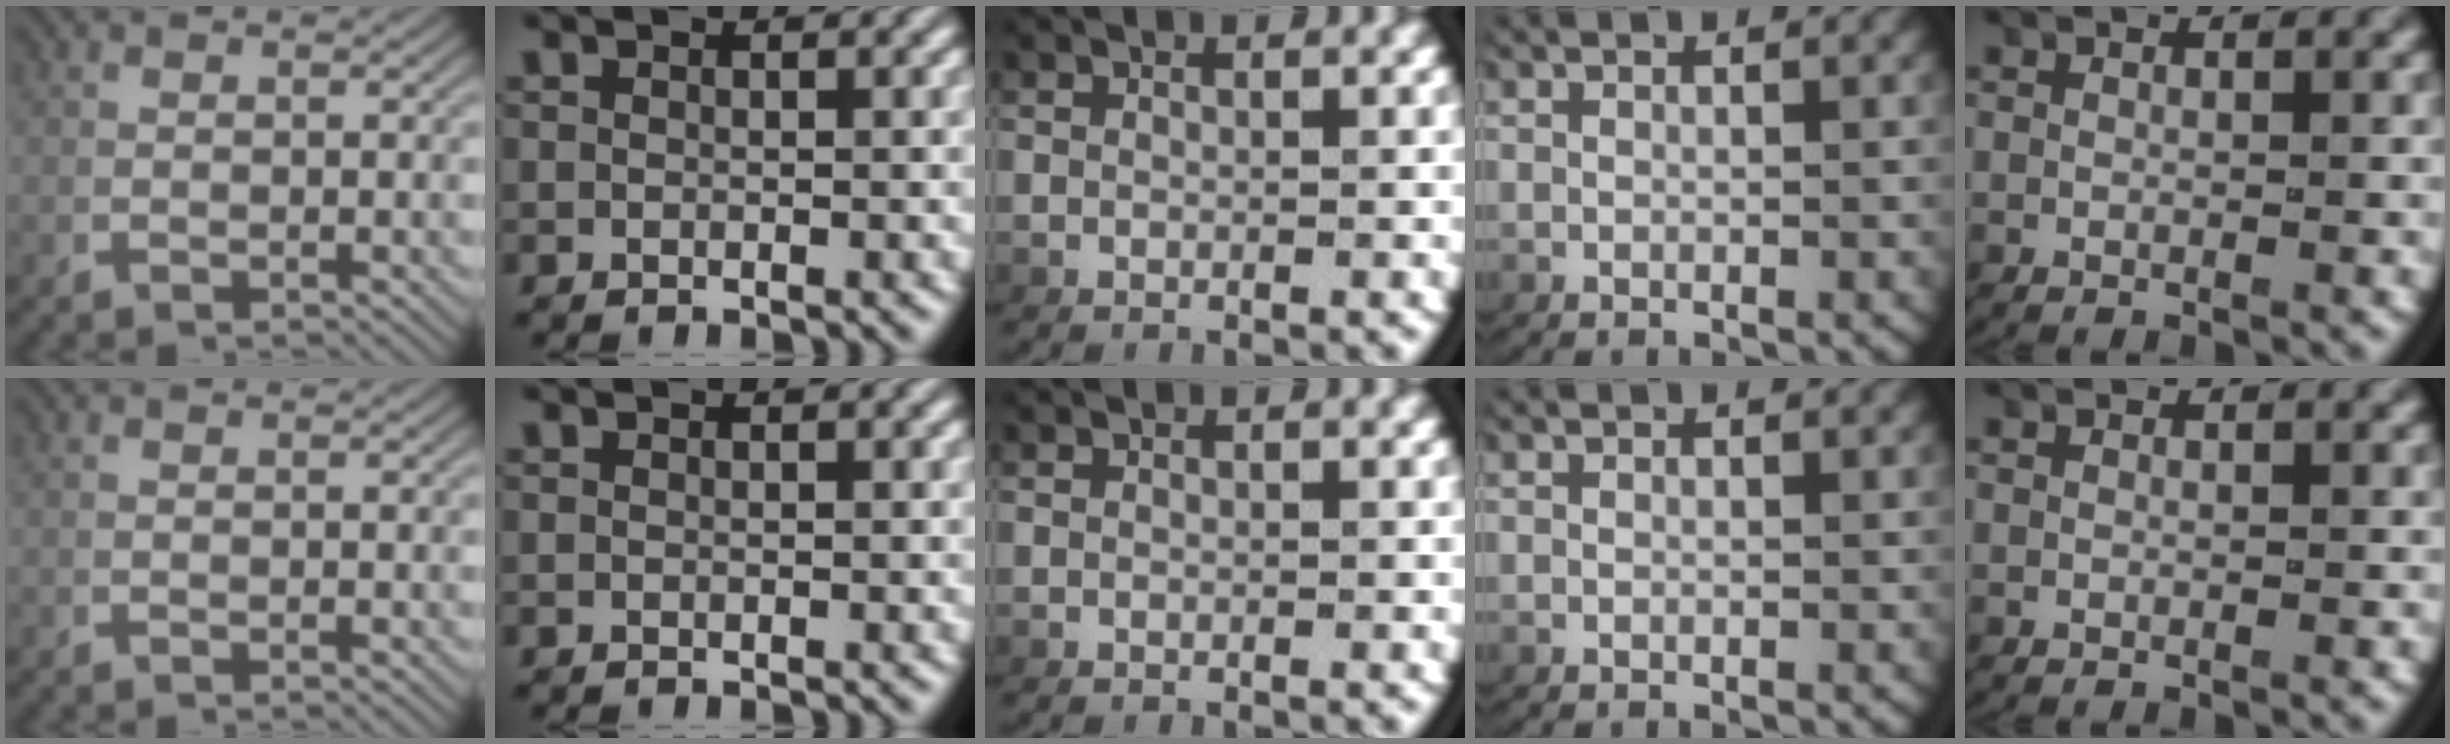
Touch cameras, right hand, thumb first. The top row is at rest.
{}